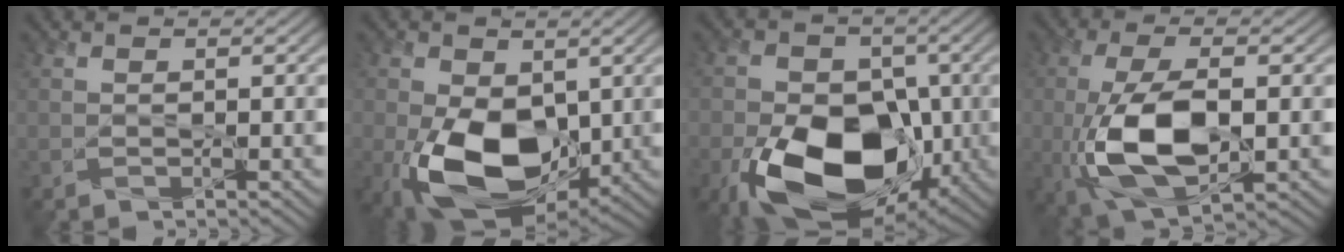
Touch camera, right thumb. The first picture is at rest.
{"total": 13.7, "force": [-2.7, 8.2, 10.6], "torque": [-0.214, -0.025, -0.057]}
{"total": 16.9, "force": [-6.2, 10.8, 11.5], "torque": [-0.186, -0.042, -0.104]}
{"total": 11.5, "force": [-2.7, 4.7, 10.1], "torque": [-0.217, -0.005, -0.047]}